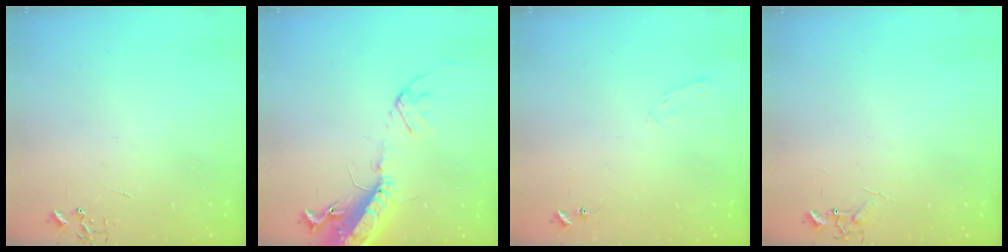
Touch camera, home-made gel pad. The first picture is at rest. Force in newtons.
{"total": 17.4, "press": 16.9, "slide": 4.1}
{"total": 5.3, "press": 5.2, "slide": 0.9}
{"total": 5.2, "press": 5.2, "slide": 0.6}